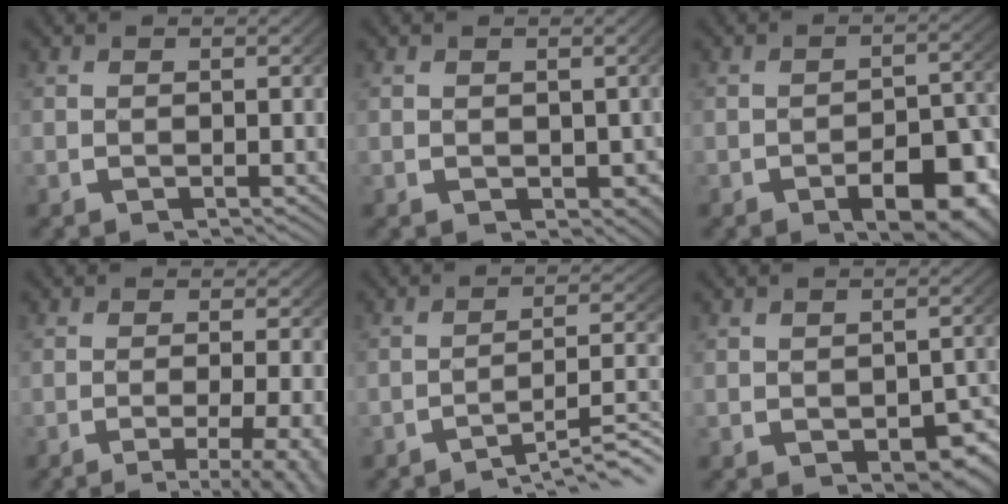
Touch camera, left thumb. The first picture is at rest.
{"total": 1.8, "force": [-0.1, 1.6, 0.9], "torque": [-0.007, -0.013, 0.013]}
{"total": 6.2, "force": [-2.4, 3.2, 4.8], "torque": [-0.063, -0.022, -0.028]}
{"total": 6.5, "force": [-3.8, 2.3, 4.6], "torque": [-0.069, -0.023, -0.046]}
{"total": 8.0, "force": [-5.3, 2.7, 5.2], "torque": [-0.076, -0.014, -0.071]}
{"total": 4.0, "force": [-1.1, 2.6, 2.9], "torque": [-0.037, -0.025, -0.001]}